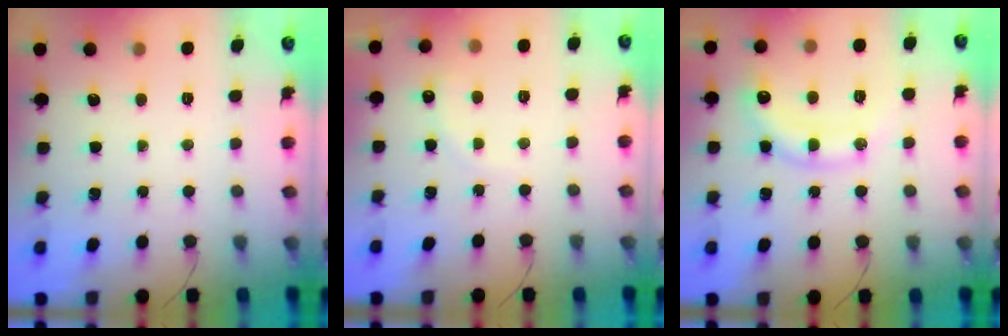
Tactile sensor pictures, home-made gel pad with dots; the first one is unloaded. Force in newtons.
{"total": 5.8, "press": 5.7, "slide": 1.2}
{"total": 12.9, "press": 12.8, "slide": 0.8}